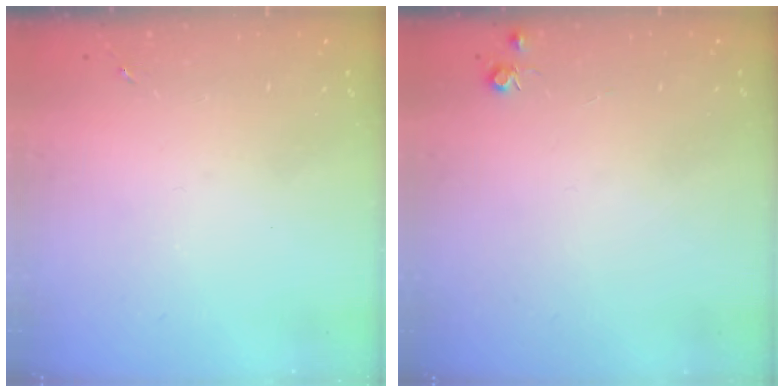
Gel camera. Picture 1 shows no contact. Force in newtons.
{"total": 5.4, "press": 5.3, "slide": 0.7}